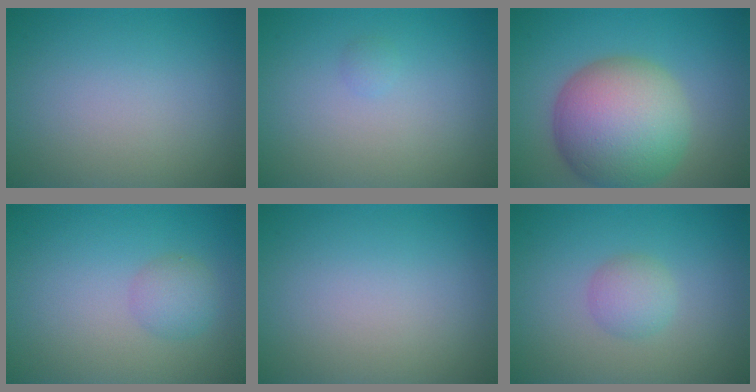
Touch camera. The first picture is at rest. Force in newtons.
{"total": 0.5, "press": 0.5, "slide": 0.0}
{"total": 11.0, "press": 11.0, "slide": 0.4}
{"total": 2.0, "press": 2.0, "slide": 0.0}
{"total": 0.0}
{"total": 2.0, "press": 2.0, "slide": 0.1}